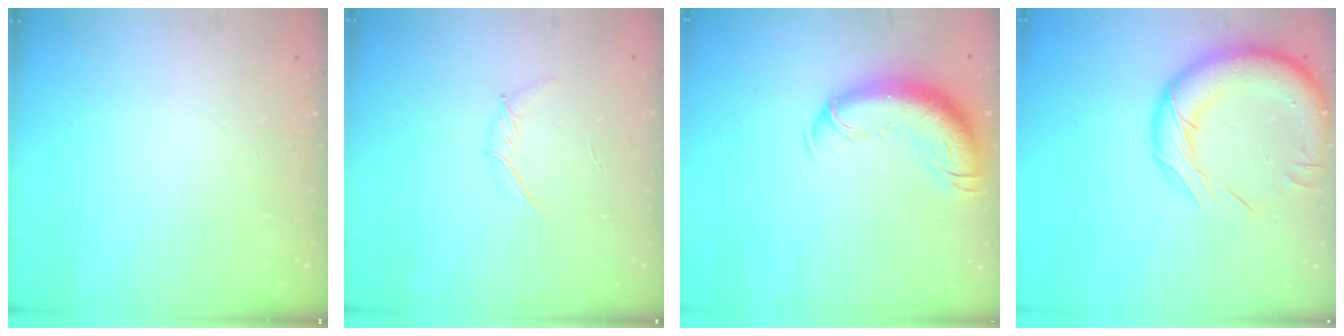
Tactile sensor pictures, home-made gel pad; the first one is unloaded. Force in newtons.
{"total": 4.1, "press": 4.0, "slide": 1.0}
{"total": 15.2, "press": 14.8, "slide": 3.6}
{"total": 18.5, "press": 18.2, "slide": 3.6}